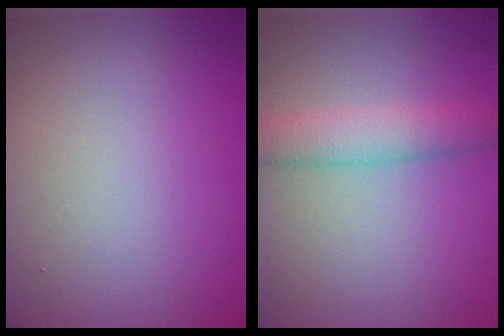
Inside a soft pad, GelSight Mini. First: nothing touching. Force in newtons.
{"total": 3.5, "press": 3.5, "slide": 0.1}